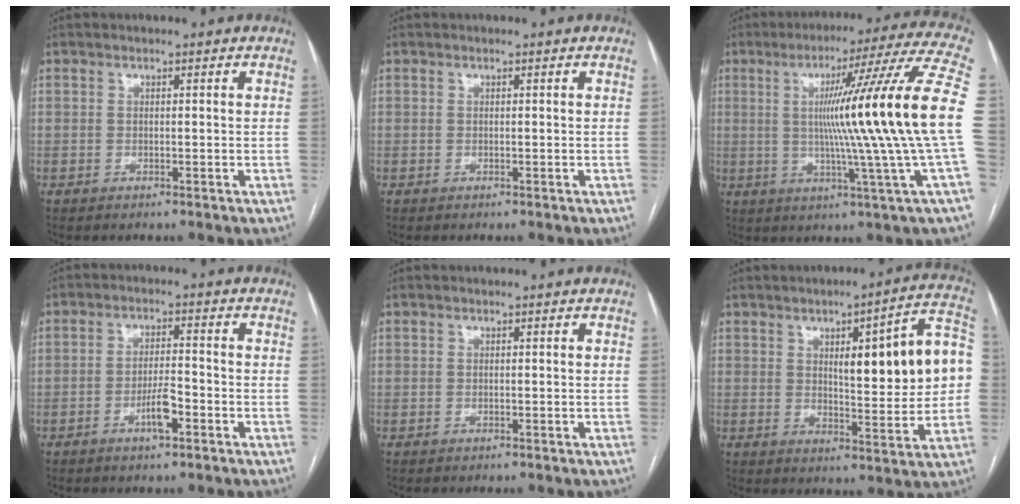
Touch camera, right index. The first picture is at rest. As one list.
[{"total": 0.0}, {"total": 20.9, "force": [0.3, -2.9, 20.7], "torque": [-0.273, 0.004, -0.015]}, {"total": 4.5, "force": [-2.2, 0.9, 3.8], "torque": [-0.071, 0.001, -0.040]}, {"total": 0.0}, {"total": 15.7, "force": [2.4, 3.2, 15.1], "torque": [-0.196, 0.027, 0.034]}]